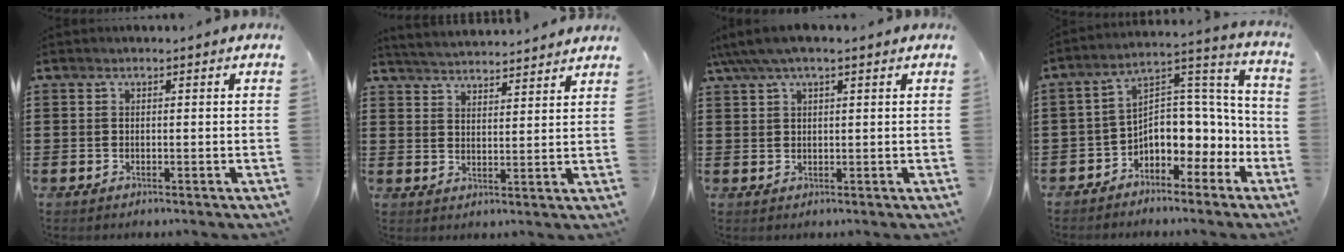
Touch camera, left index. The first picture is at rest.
{"total": 3.9, "force": [3.9, -0.4, -0.2], "torque": [-0.013, -0.024, 0.067]}
{"total": 4.4, "force": [3.2, 1.3, 2.7], "torque": [-0.059, 0.003, 0.058]}
{"total": 6.3, "force": [-3.6, 4.6, 2.5], "torque": [-0.051, -0.005, -0.071]}